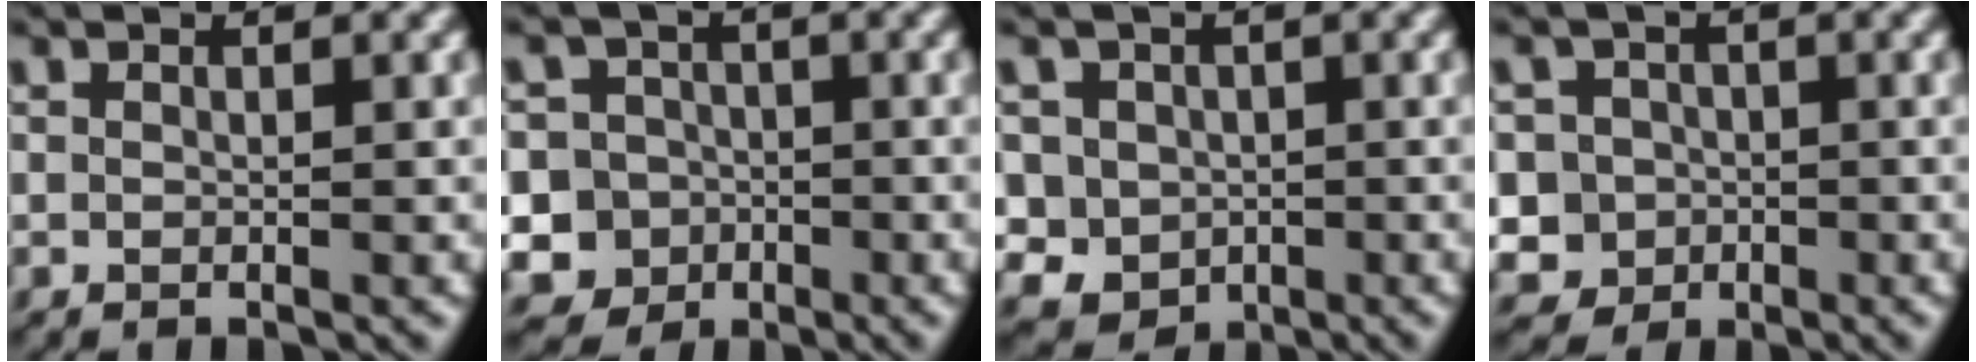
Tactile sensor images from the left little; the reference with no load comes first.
{"total": 8.5, "force": [-3.1, 7.7, 1.5], "torque": [-0.026, 0.003, -0.089]}
{"total": 6.1, "force": [-0.4, 5.7, 2.0], "torque": [-0.042, 0.023, -0.035]}
{"total": 5.5, "force": [-1.2, 5.3, 1.1], "torque": [-0.013, 0.017, -0.051]}